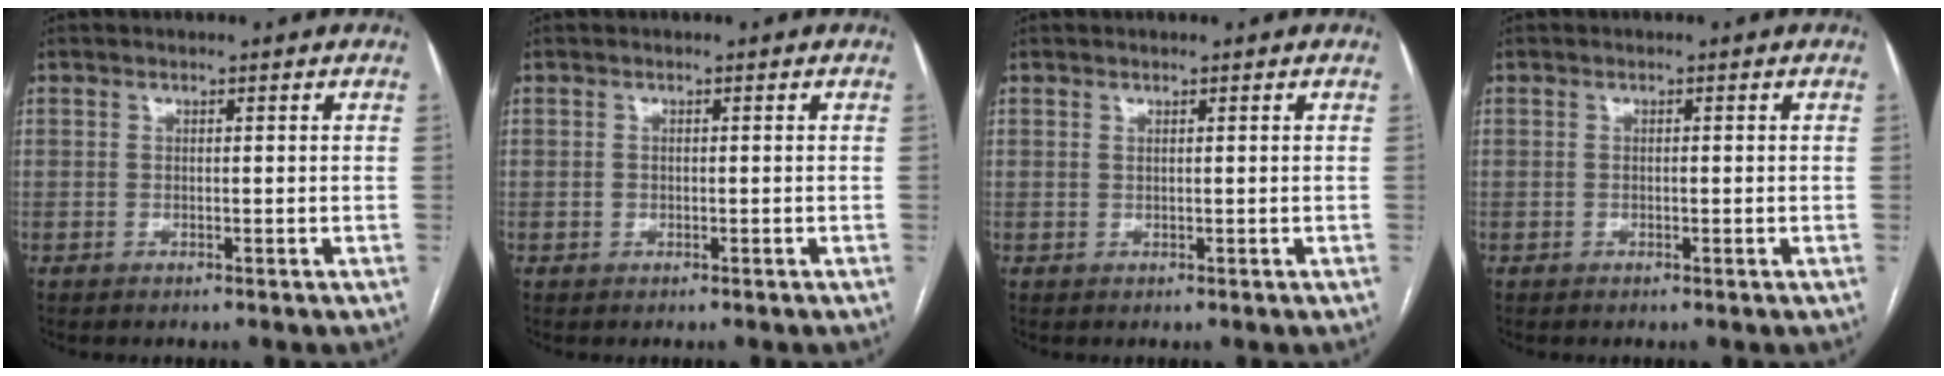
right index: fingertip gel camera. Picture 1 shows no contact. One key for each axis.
{"total": 0.5, "fx": -0.1, "fy": 0.5, "fz": 0.1, "tx": -0.003, "ty": 0.003, "tz": -0.003}
{"total": 0.0}
{"total": 0.0}